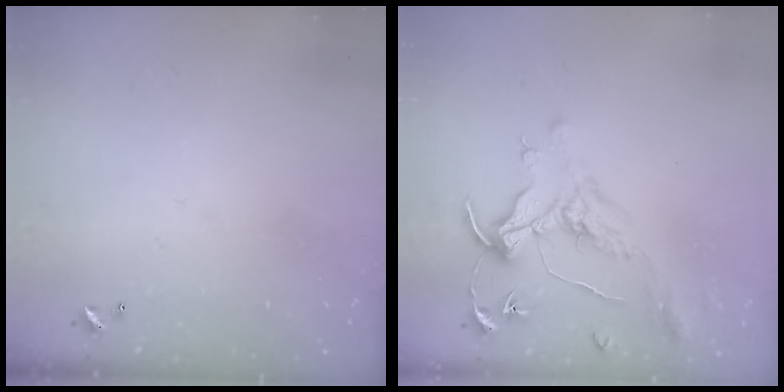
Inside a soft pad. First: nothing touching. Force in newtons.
{"total": 1.5, "press": 1.3, "slide": 0.7}